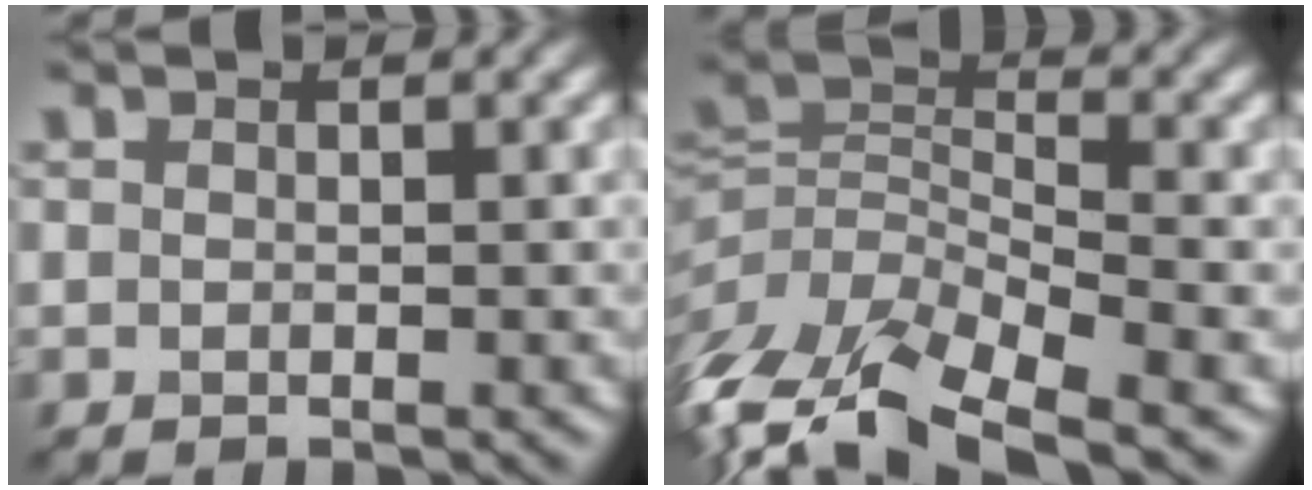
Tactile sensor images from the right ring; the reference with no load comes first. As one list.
[{"total": 10.8, "force": [-6.4, 4.4, 7.5], "torque": [-0.154, 0.002, -0.122]}]